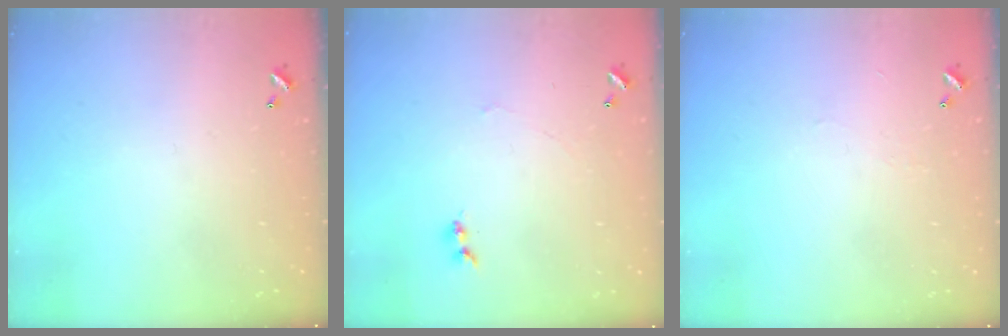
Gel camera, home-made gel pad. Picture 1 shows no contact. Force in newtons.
{"total": 1.2, "press": 1.1, "slide": 0.3}
{"total": 2.3, "press": 2.3, "slide": 0.4}